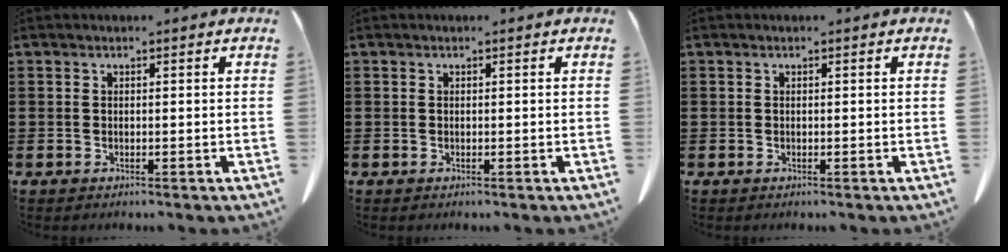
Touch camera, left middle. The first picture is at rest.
{"total": 0.0}
{"total": 0.0}